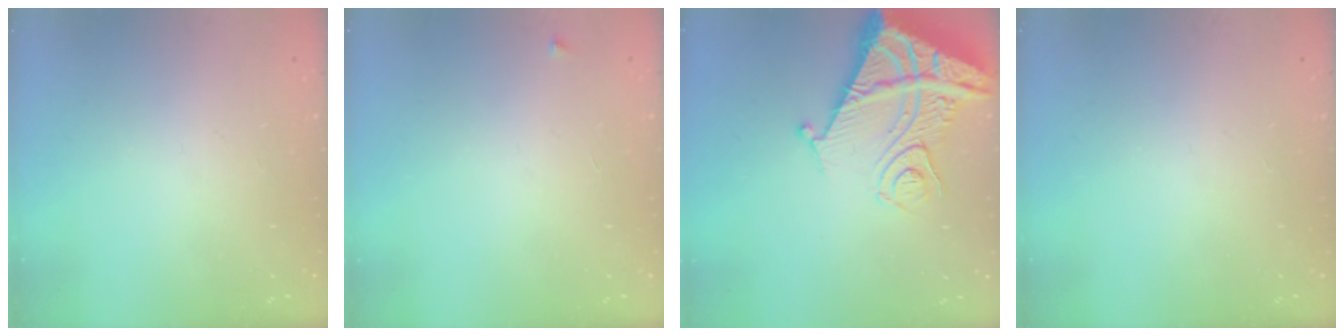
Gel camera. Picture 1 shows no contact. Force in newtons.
{"total": 2.5, "press": 2.4, "slide": 0.4}
{"total": 14.0, "press": 13.9, "slide": 1.8}
{"total": 0.0}